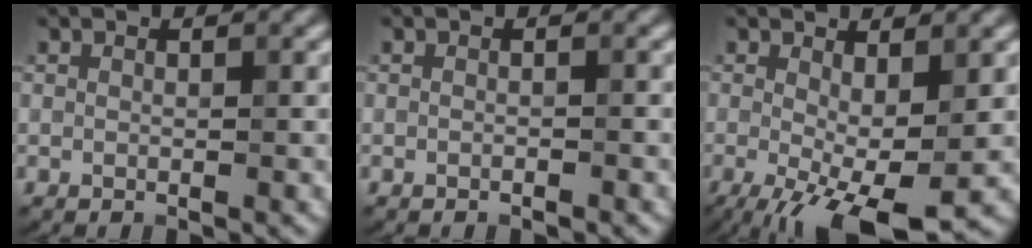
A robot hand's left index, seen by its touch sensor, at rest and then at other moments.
{"total": 0.5, "force": [-0.4, 0.1, 0.3], "torque": [-0.003, 0.000, -0.005]}
{"total": 7.8, "force": [-2.0, 2.7, 7.1], "torque": [-0.126, -0.017, -0.024]}